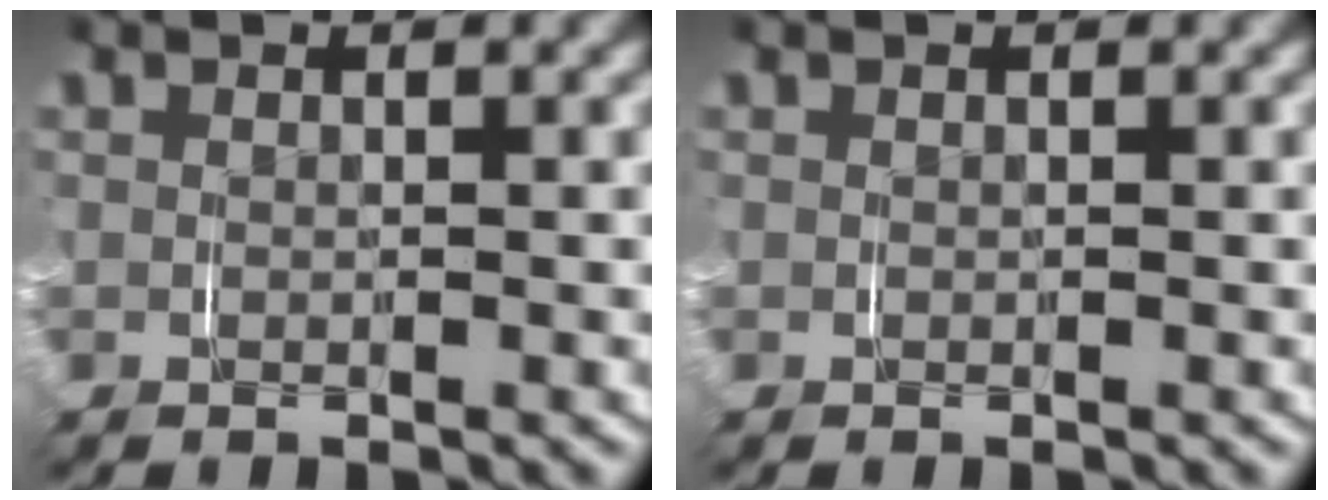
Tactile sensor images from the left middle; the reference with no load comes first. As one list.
[{"total": 0.0}]